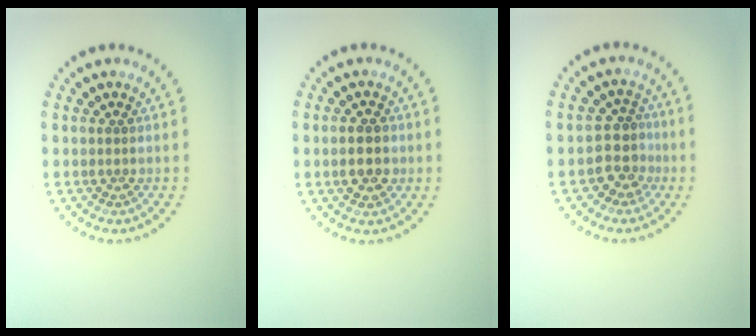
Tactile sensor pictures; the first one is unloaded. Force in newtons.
{"total": 2.8, "press": 2.8, "slide": 0.4}
{"total": 3.0, "press": 2.5, "slide": 1.7}